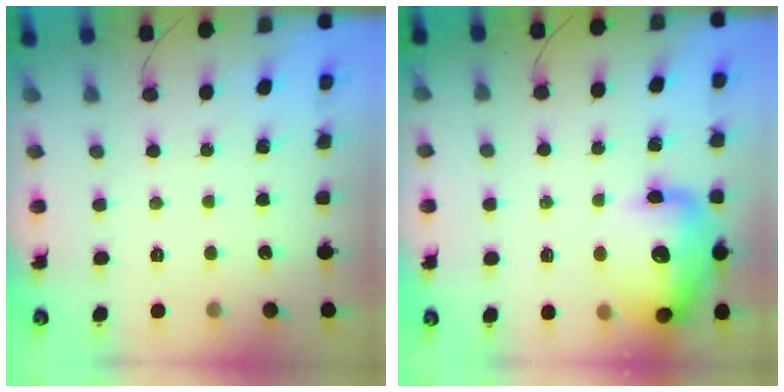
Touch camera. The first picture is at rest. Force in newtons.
{"total": 17.9, "press": 17.5, "slide": 3.4}